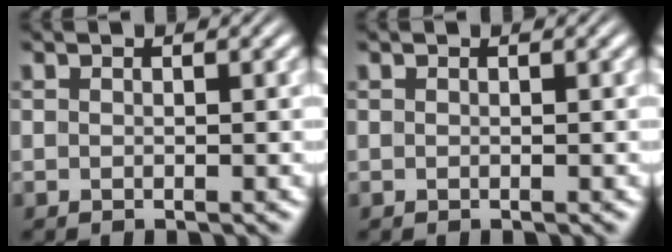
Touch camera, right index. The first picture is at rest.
{"total": 0.0}